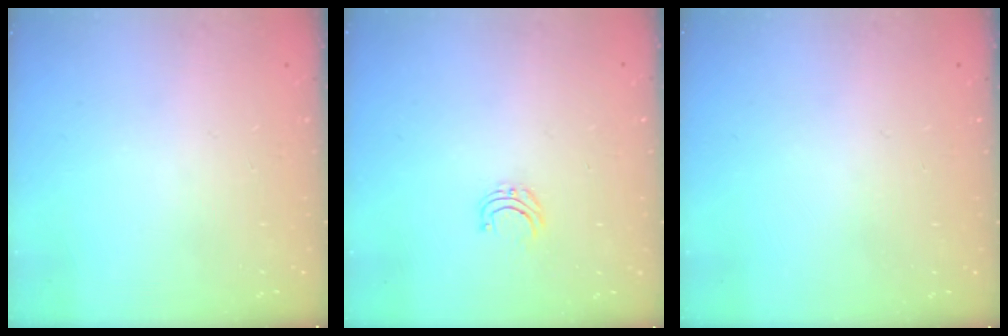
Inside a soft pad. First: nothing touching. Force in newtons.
{"total": 4.0, "press": 4.0, "slide": 0.3}
{"total": 0.0}